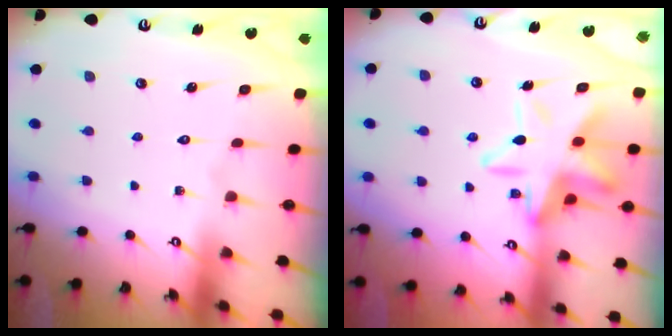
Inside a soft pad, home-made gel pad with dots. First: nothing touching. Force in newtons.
{"total": 13.8, "press": 13.7, "slide": 1.4}